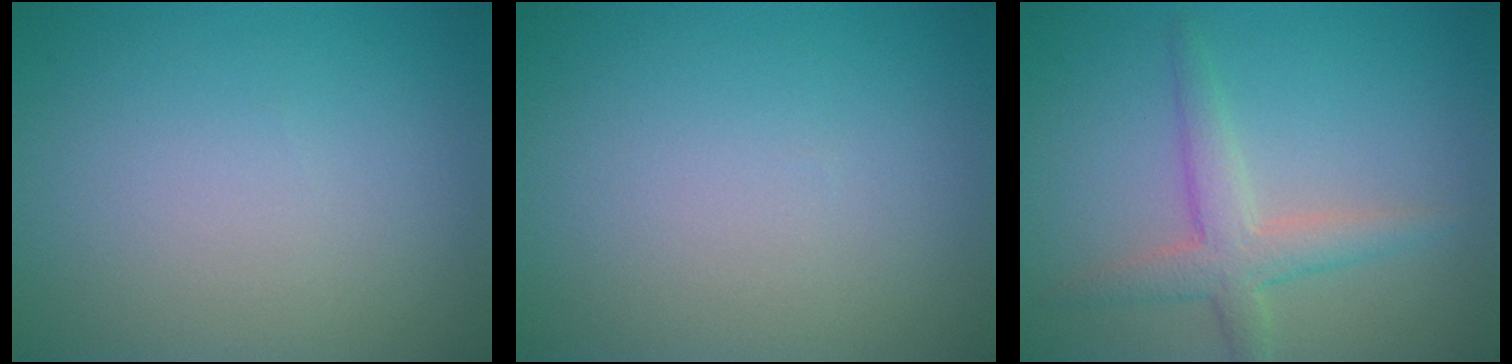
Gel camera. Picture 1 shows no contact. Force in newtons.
{"total": 0.0}
{"total": 3.2, "press": 3.2, "slide": 0.3}